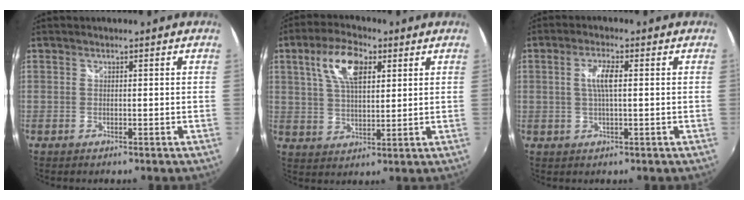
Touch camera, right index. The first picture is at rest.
{"total": 10.0, "force": [4.1, 4.6, 7.9], "torque": [-0.152, 0.019, 0.076]}
{"total": 4.1, "force": [0.5, 0.7, 4.0], "torque": [-0.077, 0.002, 0.009]}